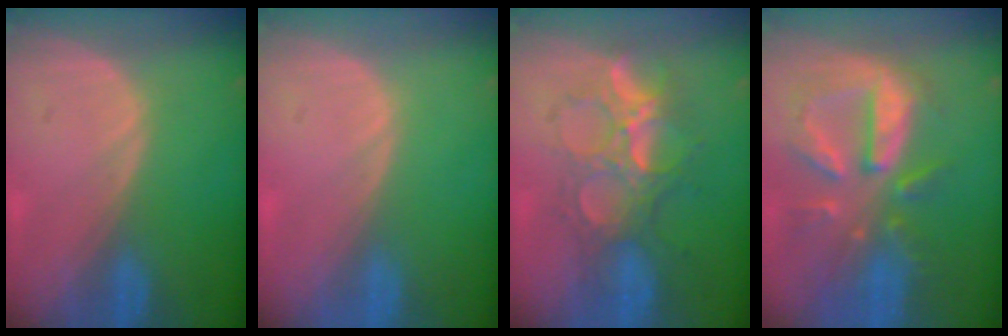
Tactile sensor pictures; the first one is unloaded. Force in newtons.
{"total": 0.0}
{"total": 8.9, "press": 8.3, "slide": 3.3}
{"total": 10.8, "press": 9.5, "slide": 5.1}